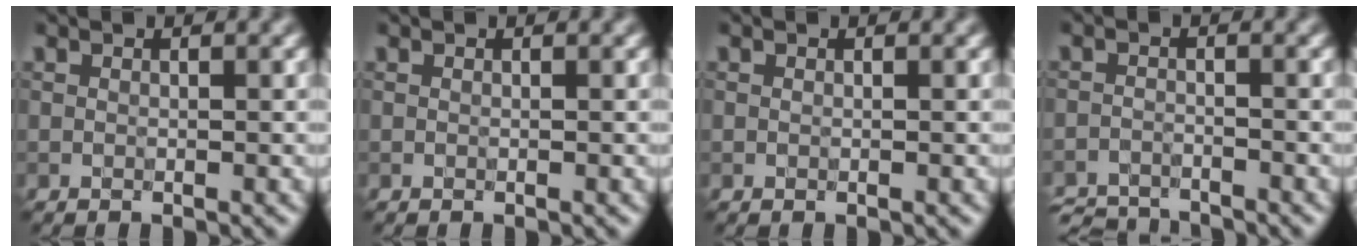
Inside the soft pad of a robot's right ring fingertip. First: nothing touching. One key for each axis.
{"total": 0.0}
{"total": 0.0}
{"total": 4.4, "fx": -4.3, "fy": 0.6, "fz": 0.8, "tx": -0.017, "ty": -0.011, "tz": -0.081}